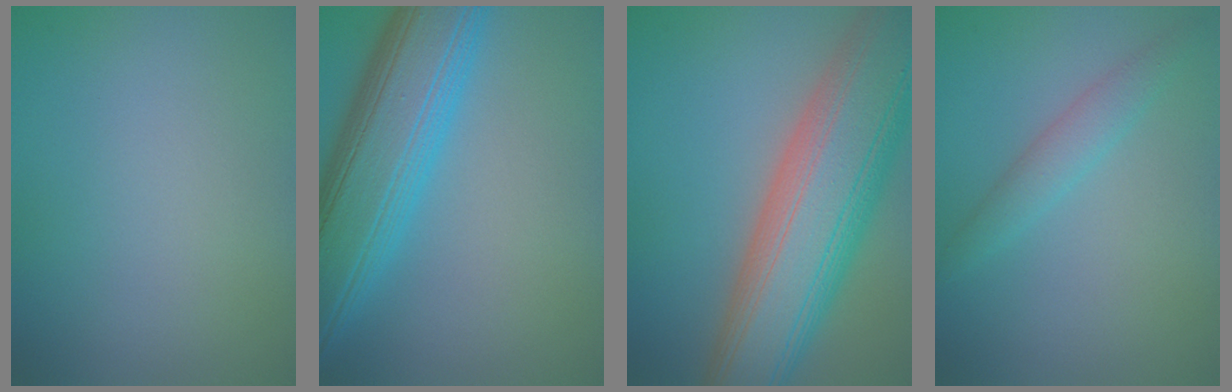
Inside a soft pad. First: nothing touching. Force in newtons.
{"total": 10.4, "press": 10.4, "slide": 0.2}
{"total": 13.3, "press": 13.2, "slide": 1.1}
{"total": 2.0, "press": 2.0, "slide": 0.1}